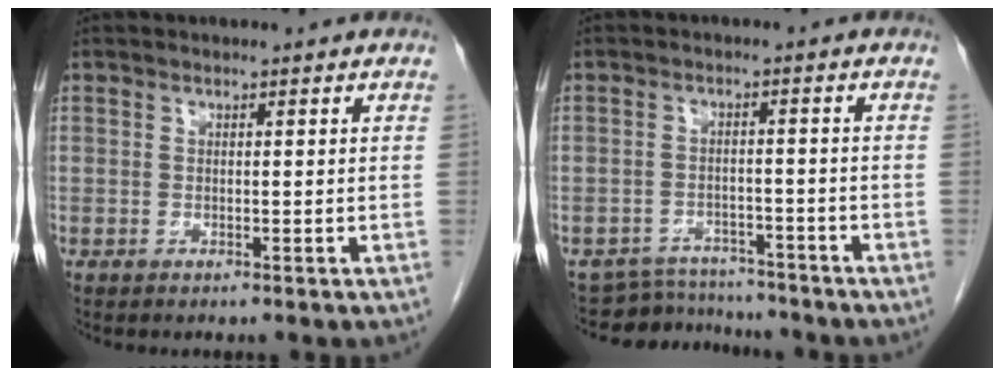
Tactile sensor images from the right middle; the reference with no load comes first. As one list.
[{"total": 6.5, "force": [-6.3, 1.4, -0.7], "torque": [0.013, 0.012, -0.095]}]